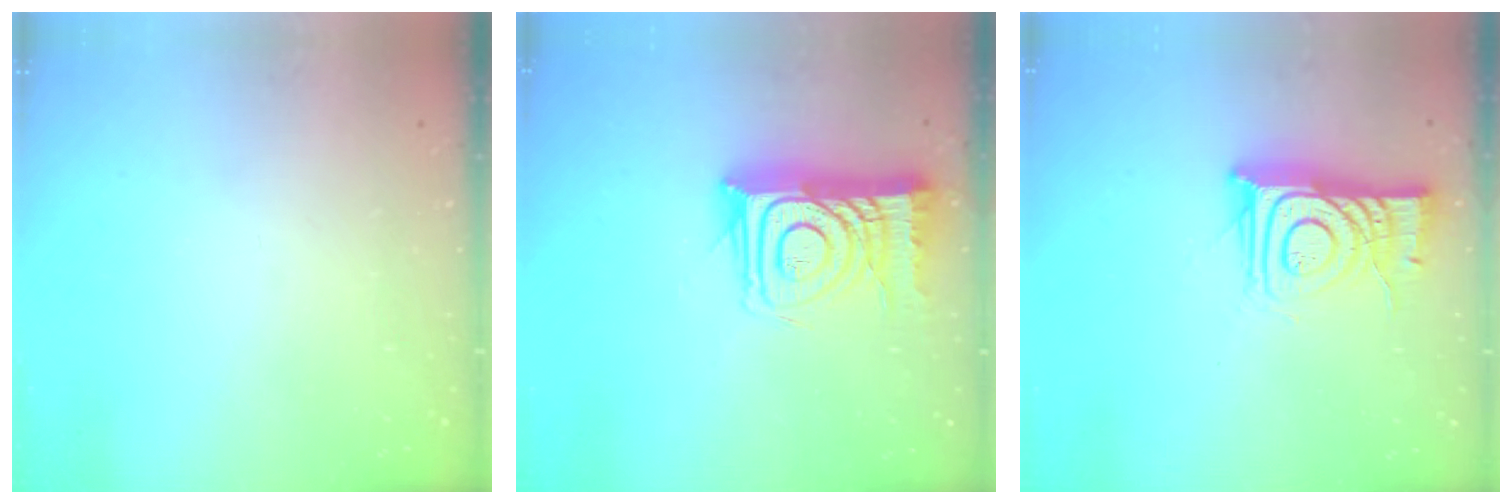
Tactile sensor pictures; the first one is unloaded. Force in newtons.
{"total": 15.4, "press": 15.3, "slide": 1.4}
{"total": 12.7, "press": 12.7, "slide": 0.6}